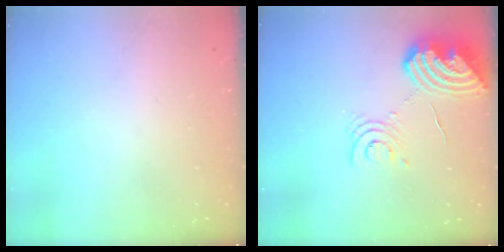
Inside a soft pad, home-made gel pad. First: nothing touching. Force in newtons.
{"total": 13.4, "press": 13.3, "slide": 1.7}